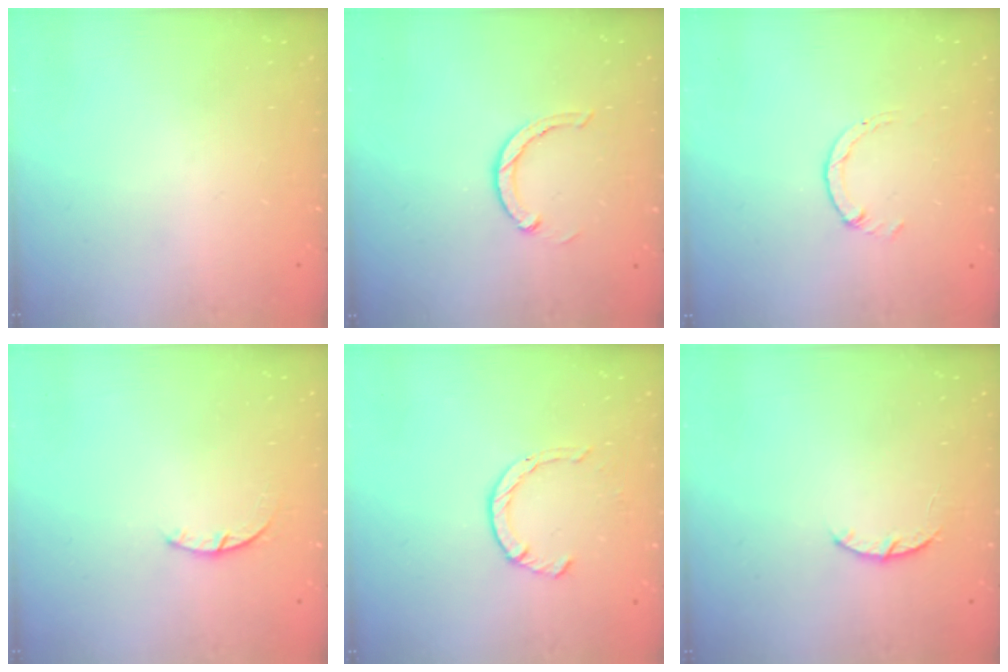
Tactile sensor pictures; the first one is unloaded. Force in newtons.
{"total": 3.0, "press": 3.0, "slide": 0.1}
{"total": 0.7, "press": 0.7, "slide": 0.2}
{"total": 1.2, "press": 1.2, "slide": 0.3}
{"total": 2.4, "press": 2.4, "slide": 0.2}
{"total": 3.0, "press": 2.9, "slide": 0.5}